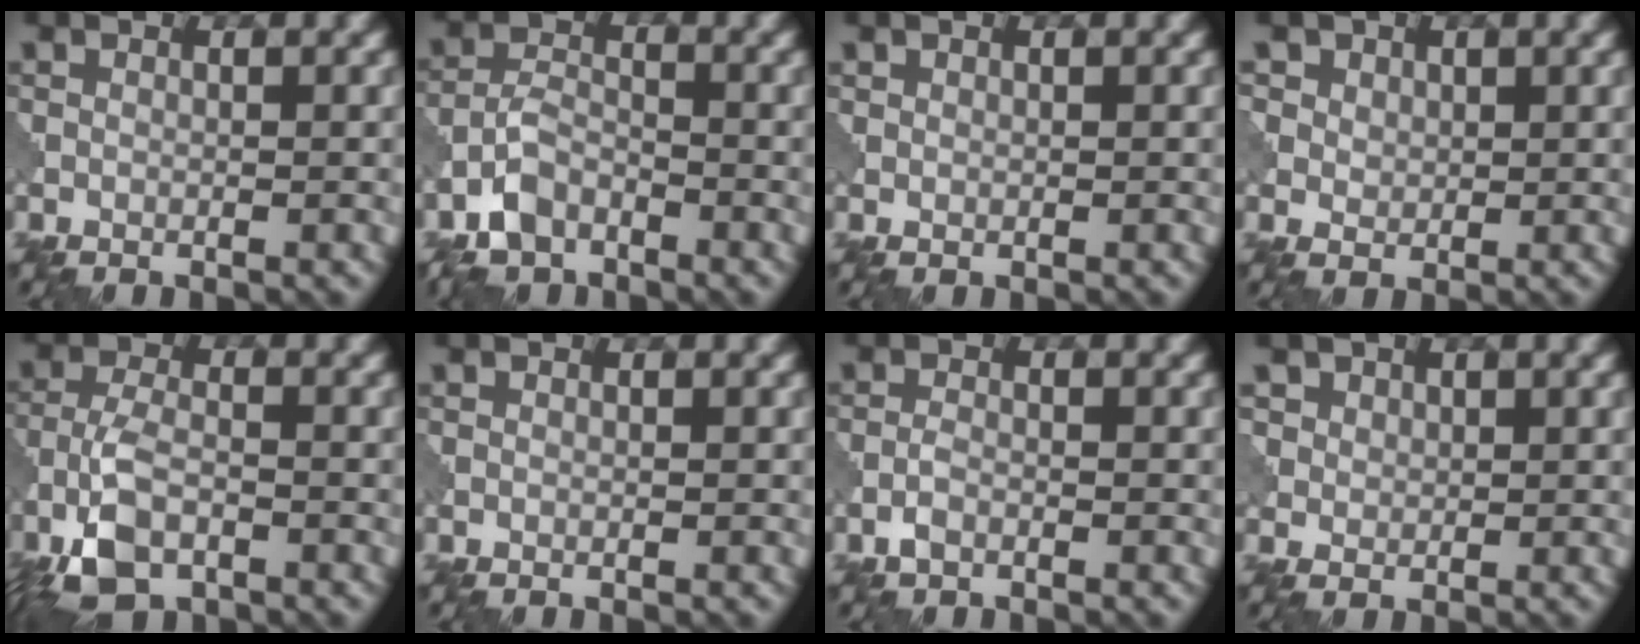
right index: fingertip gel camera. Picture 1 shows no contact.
{"total": 4.3, "force": [-3.0, 2.2, 2.1], "torque": [-0.038, 0.000, -0.070]}
{"total": 0.6, "force": [0.3, 0.4, 0.2], "torque": [-0.001, 0.001, 0.008]}
{"total": 5.6, "force": [2.8, 4.3, 2.2], "torque": [-0.057, 0.008, 0.042]}
{"total": 6.0, "force": [-3.5, 2.6, 4.1], "torque": [-0.089, -0.002, -0.078]}
{"total": 0.0}
{"total": 1.3, "force": [-0.9, 0.5, 0.8], "torque": [-0.018, 0.002, -0.021]}
{"total": 3.8, "force": [2.0, 2.9, 1.3], "torque": [-0.043, -0.001, 0.043]}